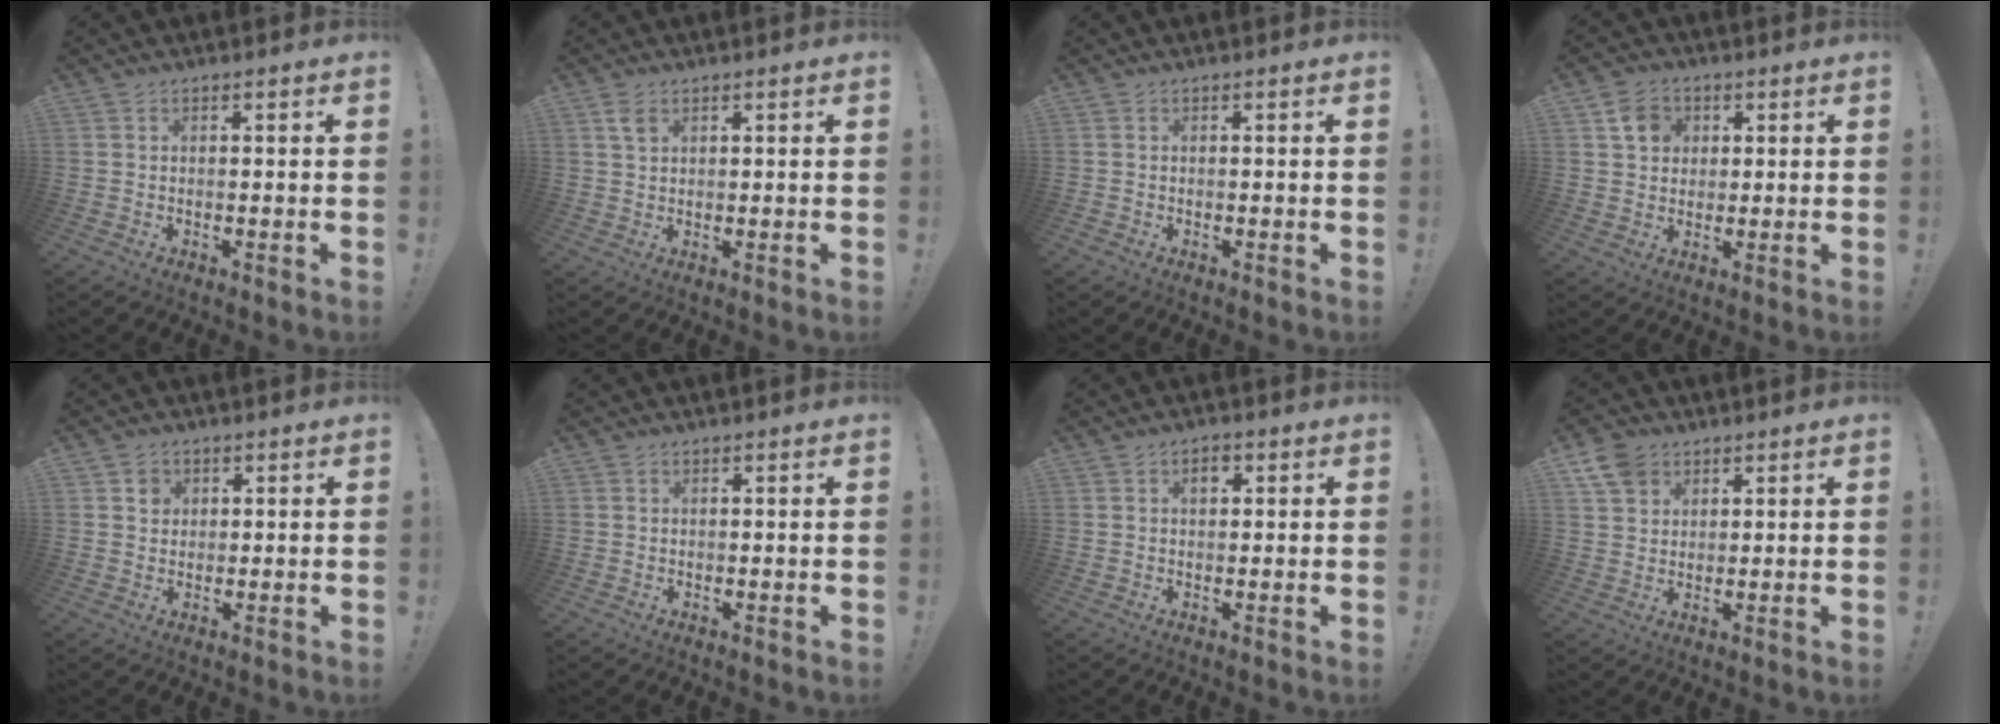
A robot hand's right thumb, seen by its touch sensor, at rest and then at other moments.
{"total": 2.6, "force": [1.4, 1.6, 1.4], "torque": [-0.021, -0.004, 0.025]}
{"total": 0.8, "force": [-0.6, 0.2, -0.5], "torque": [0.006, 0.002, -0.010]}
{"total": 6.8, "force": [2.6, 6.0, 1.9], "torque": [-0.019, -0.007, 0.051]}
{"total": 3.0, "force": [0.9, 2.9, 0.1], "torque": [0.009, -0.004, 0.013]}
{"total": 1.5, "force": [0.6, 1.3, 0.0], "torque": [0.012, -0.009, 0.008]}
{"total": 2.8, "force": [0.8, 1.8, 1.9], "torque": [-0.019, 0.000, 0.009]}
{"total": 7.4, "force": [4.4, 5.3, 2.7], "torque": [-0.047, -0.018, 0.086]}